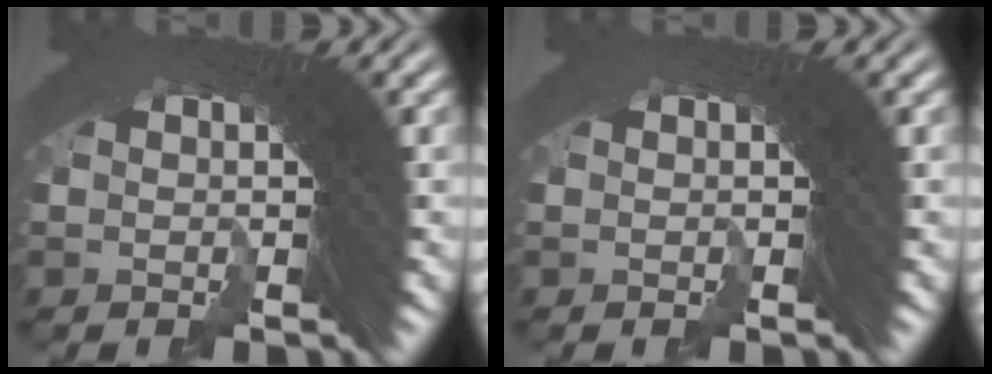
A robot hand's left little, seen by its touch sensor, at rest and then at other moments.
{"total": 0.0}